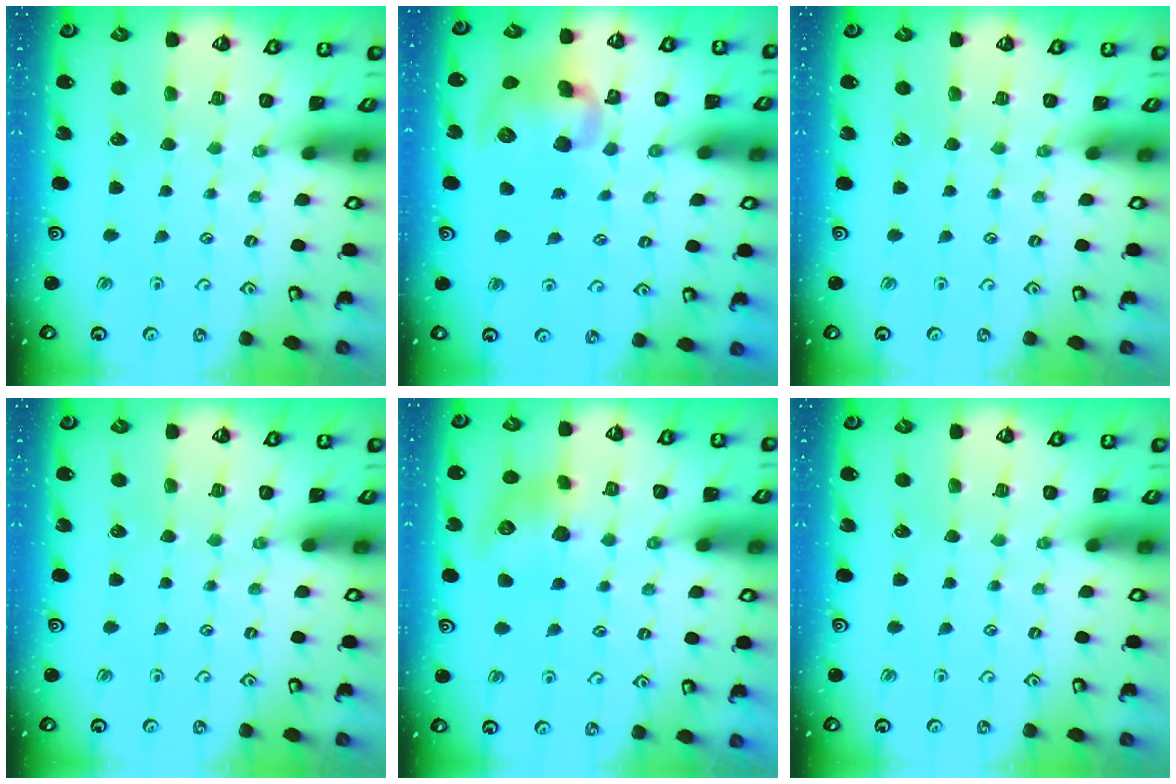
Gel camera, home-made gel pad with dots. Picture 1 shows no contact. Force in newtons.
{"total": 12.3, "press": 12.1, "slide": 2.3}
{"total": 0.0}
{"total": 0.0}
{"total": 10.7, "press": 10.7, "slide": 0.7}
{"total": 0.0}